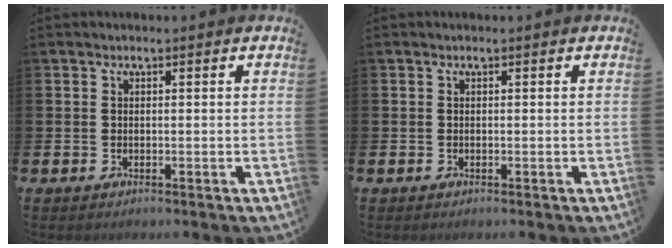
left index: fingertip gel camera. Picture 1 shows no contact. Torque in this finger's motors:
{"motor_torque": [-0.13, 0.12, 0.01, 0.01]}